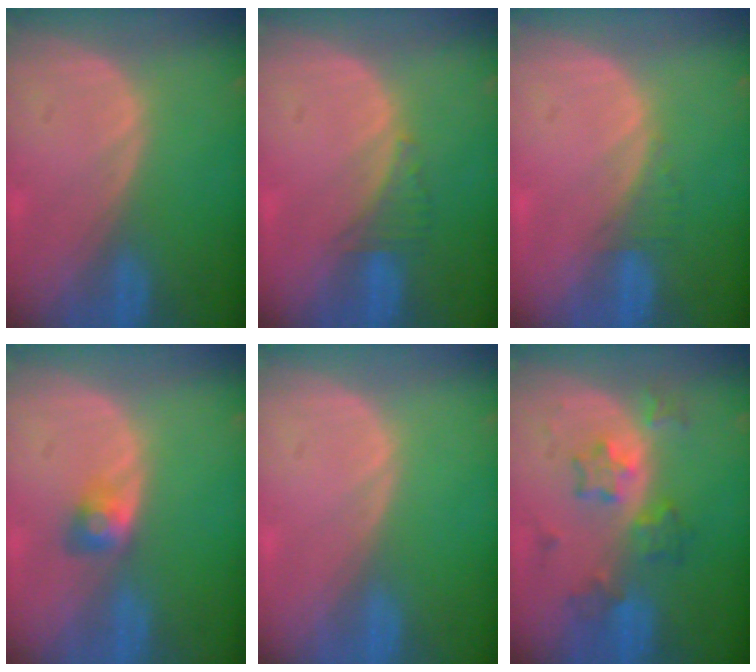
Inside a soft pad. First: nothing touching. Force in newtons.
{"total": 2.3, "press": 2.2, "slide": 0.7}
{"total": 1.3, "press": 1.2, "slide": 0.4}
{"total": 2.8, "press": 2.6, "slide": 1.2}
{"total": 0.0}
{"total": 5.9, "press": 5.9, "slide": 0.3}